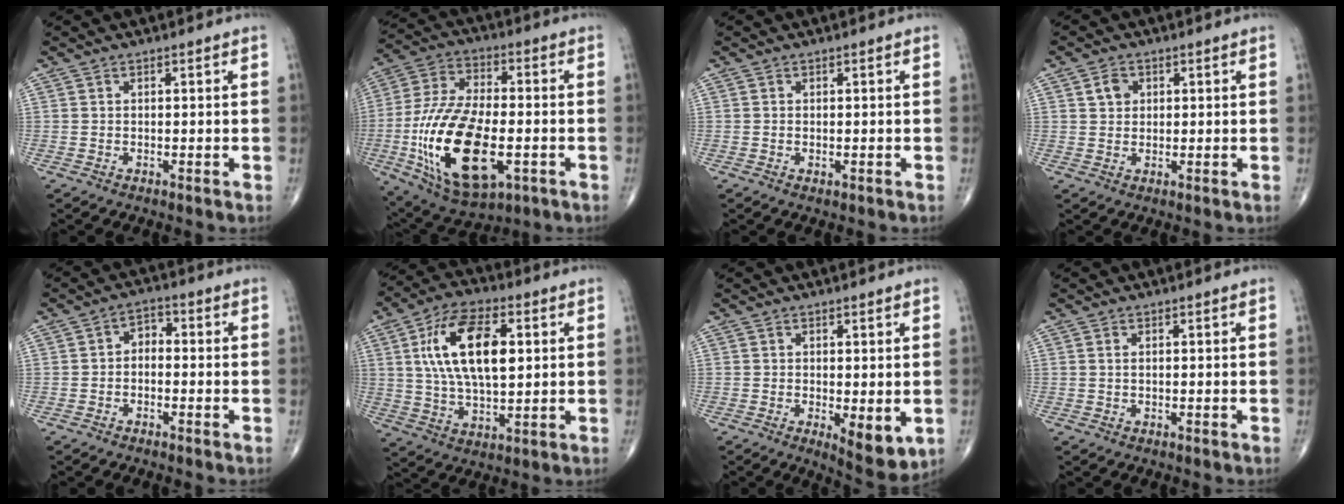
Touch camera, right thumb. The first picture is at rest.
{"total": 23.2, "force": [-5.4, 11.4, 19.5], "torque": [-0.385, 0.007, -0.080]}
{"total": 0.7, "force": [-0.2, 0.4, 0.6], "torque": [-0.011, -0.003, -0.001]}
{"total": 3.0, "force": [1.0, 2.4, 1.5], "torque": [-0.014, -0.002, 0.018]}
{"total": 3.2, "force": [-0.7, 2.3, 2.2], "torque": [-0.016, 0.018, -0.025]}
{"total": 16.7, "force": [3.7, 8.1, 14.1], "torque": [-0.247, 0.000, 0.065]}
{"total": 6.5, "force": [-1.2, 2.4, 6.0], "torque": [-0.077, -0.020, -0.011]}
{"total": 0.6, "force": [0.2, 0.2, 0.5], "torque": [-0.010, 0.004, 0.003]}